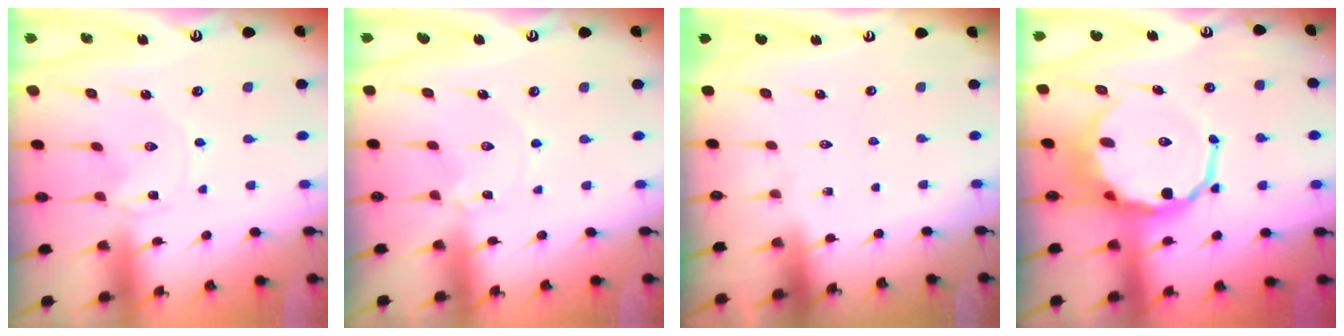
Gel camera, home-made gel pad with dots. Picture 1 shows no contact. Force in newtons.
{"total": 1.1, "press": 1.1, "slide": 0.1}
{"total": 0.0}
{"total": 12.8, "press": 12.4, "slide": 2.9}